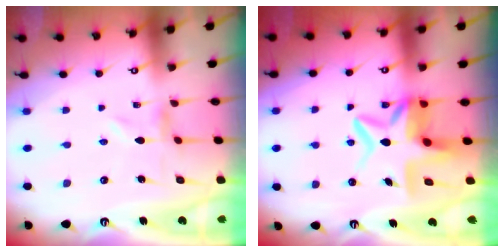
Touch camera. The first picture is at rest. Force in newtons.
{"total": 10.2, "press": 9.9, "slide": 2.5}